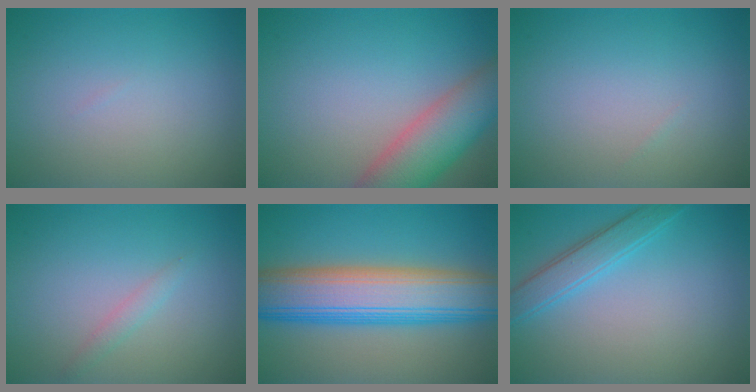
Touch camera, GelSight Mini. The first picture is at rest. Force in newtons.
{"total": 6.9, "press": 6.9, "slide": 0.3}
{"total": 0.0}
{"total": 1.0, "press": 0.9, "slide": 0.1}
{"total": 10.9, "press": 10.9, "slide": 0.2}
{"total": 2.8, "press": 2.8, "slide": 0.1}